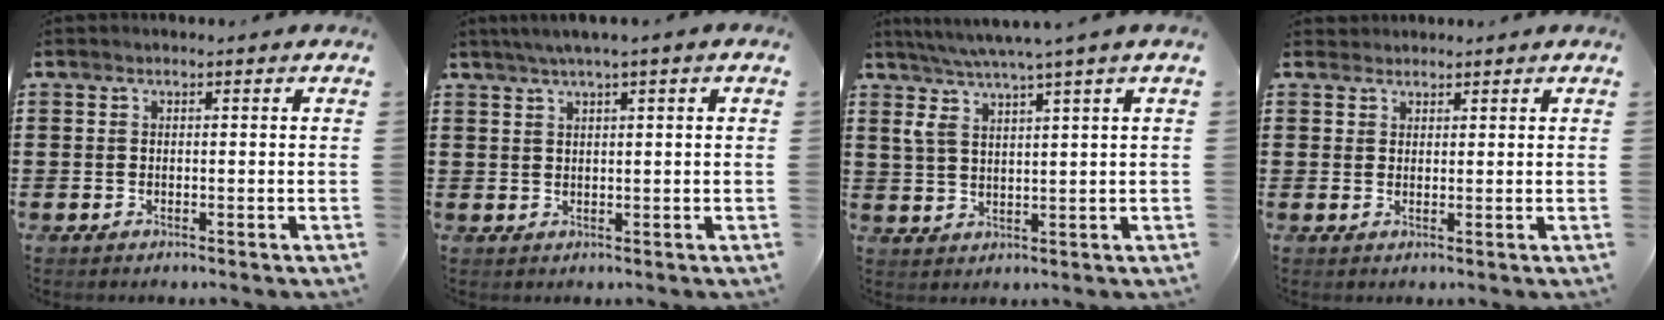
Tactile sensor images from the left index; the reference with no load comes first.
{"total": 2.1, "force": [1.1, -0.3, 1.7], "torque": [-0.033, -0.002, 0.021]}
{"total": 5.1, "force": [3.4, -0.1, 3.8], "torque": [-0.086, -0.013, 0.056]}
{"total": 1.8, "force": [1.6, 0.8, -0.2], "torque": [-0.002, 0.003, 0.033]}